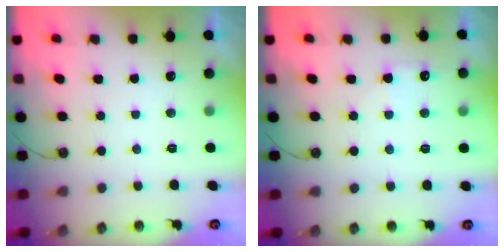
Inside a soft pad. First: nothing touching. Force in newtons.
{"total": 4.7, "press": 4.6, "slide": 0.6}